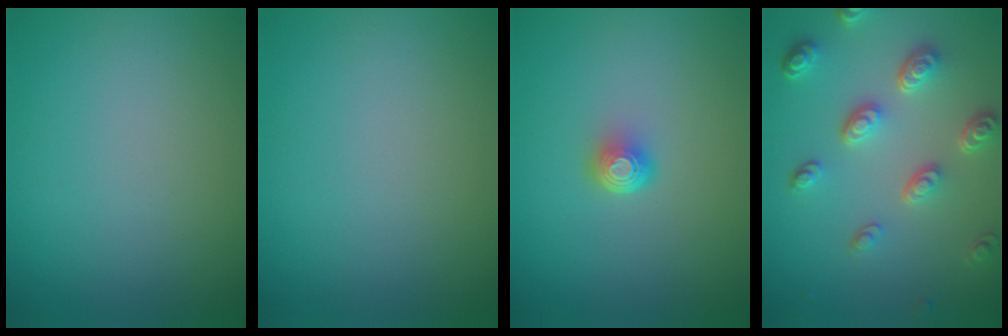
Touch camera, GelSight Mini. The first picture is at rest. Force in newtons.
{"total": 0.0}
{"total": 2.0, "press": 1.3, "slide": 1.6}
{"total": 4.7, "press": 3.6, "slide": 3.1}